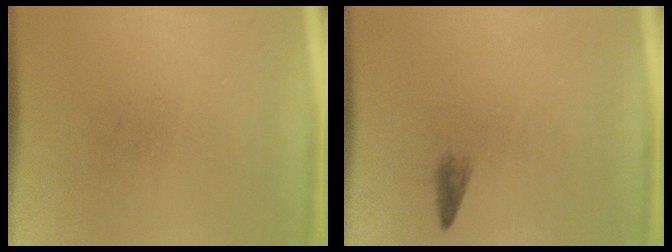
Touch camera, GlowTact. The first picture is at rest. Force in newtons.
{"total": 1.1}